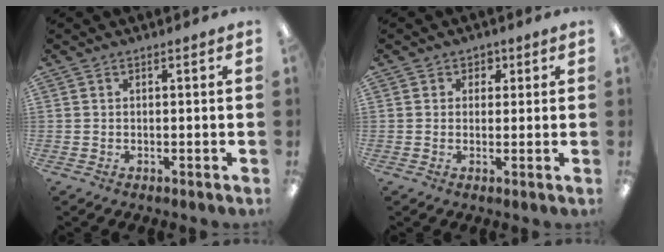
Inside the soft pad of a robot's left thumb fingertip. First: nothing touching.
{"total": 2.4, "force": [0.4, 2.4, 0.2], "torque": [0.007, 0.001, 0.004]}